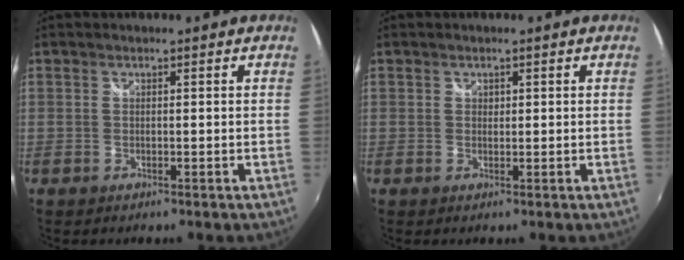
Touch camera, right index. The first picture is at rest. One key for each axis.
{"total": 0.7, "fx": 0.2, "fy": 0.6, "fz": 0.1, "tx": 0.000, "ty": 0.001, "tz": 0.002}